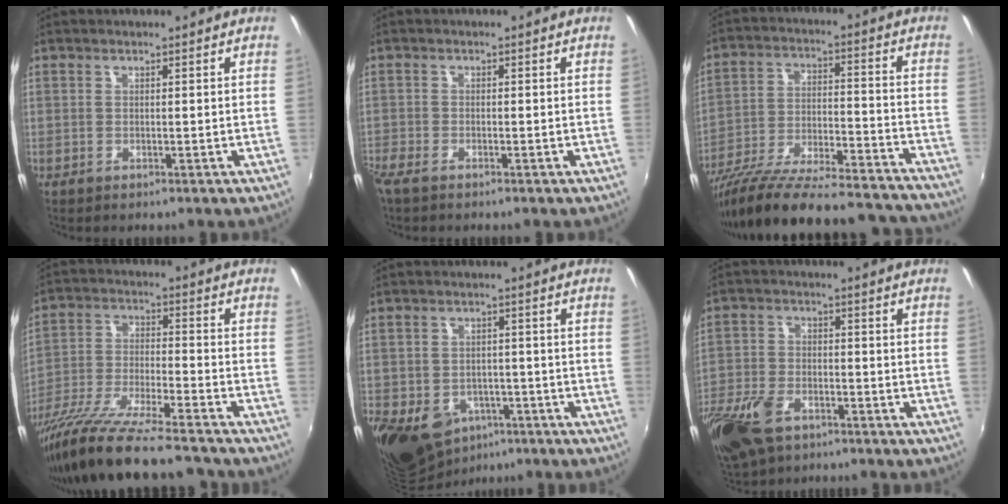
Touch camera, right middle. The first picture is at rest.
{"total": 2.9, "force": [-2.4, 0.8, 1.4], "torque": [-0.037, -0.012, -0.050]}
{"total": 30.4, "force": [-26.5, 6.0, 13.7], "torque": [-0.236, -0.041, -0.383]}
{"total": 20.4, "force": [-16.9, 2.0, 11.3], "torque": [-0.220, -0.060, -0.290]}
{"total": 18.6, "force": [-8.9, 13.4, 9.2], "torque": [-0.243, -0.023, -0.125]}
{"total": 13.0, "force": [-8.0, 7.2, 7.3], "torque": [-0.184, -0.021, -0.156]}